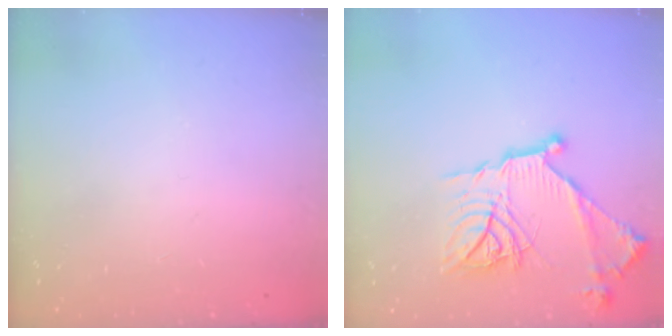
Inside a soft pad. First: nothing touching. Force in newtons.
{"total": 17.4, "press": 17.4, "slide": 0.5}